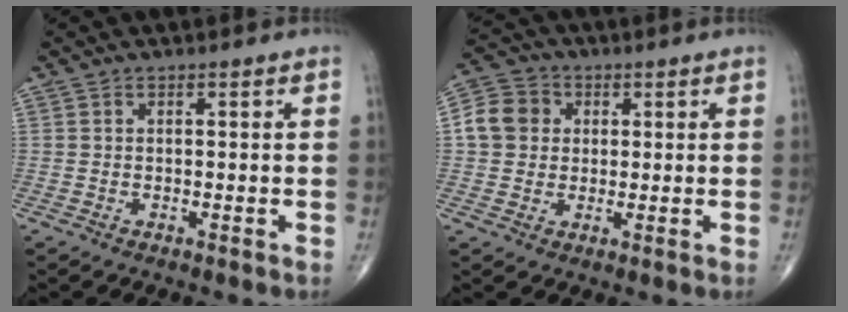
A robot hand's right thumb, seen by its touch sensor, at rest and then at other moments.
{"total": 7.7, "force": [1.1, 6.9, 3.2], "torque": [-0.044, 0.012, 0.008]}